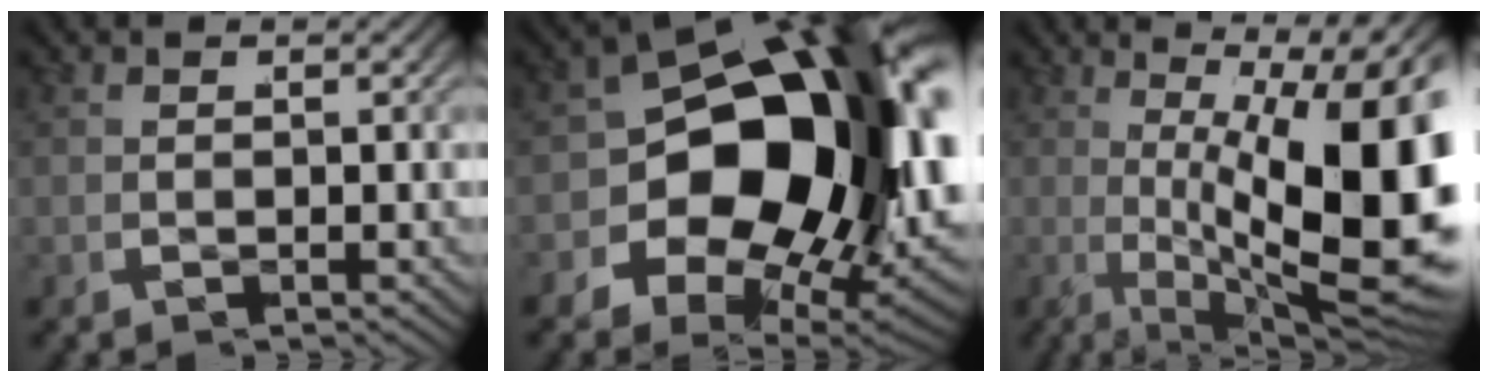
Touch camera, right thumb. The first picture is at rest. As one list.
[{"total": 22.7, "force": [0.2, 13.7, 18.1], "torque": [-0.283, -0.051, 0.025]}, {"total": 18.7, "force": [-0.9, 9.5, 16.1], "torque": [-0.229, -0.038, 0.009]}]